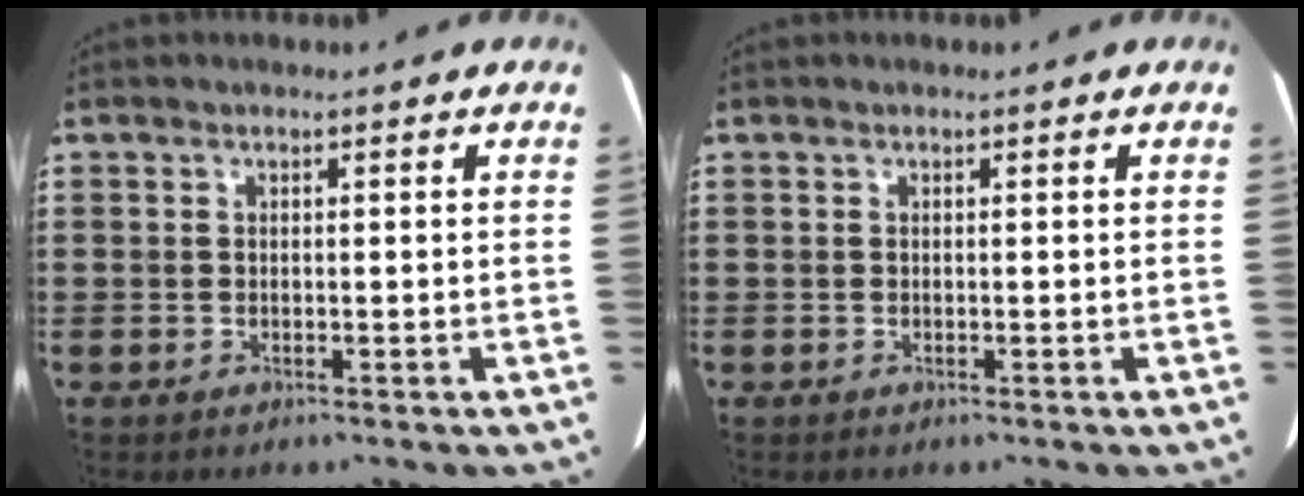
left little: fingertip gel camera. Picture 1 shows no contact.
{"total": 0.0}